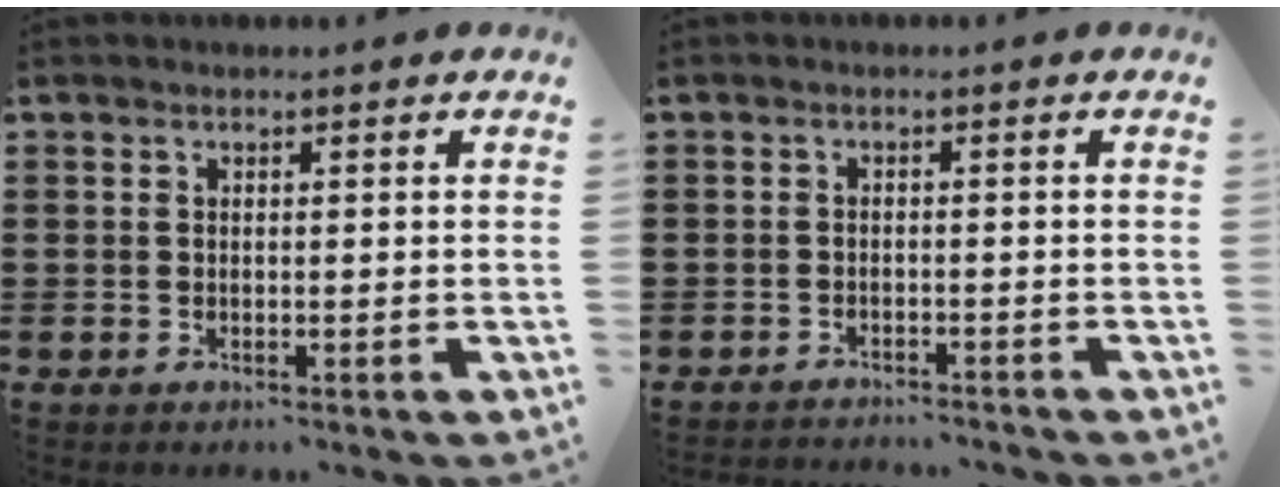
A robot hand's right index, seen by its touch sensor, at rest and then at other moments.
{"total": 1.6, "force": [-1.6, 0.0, 0.0], "torque": [-0.005, 0.000, -0.034]}